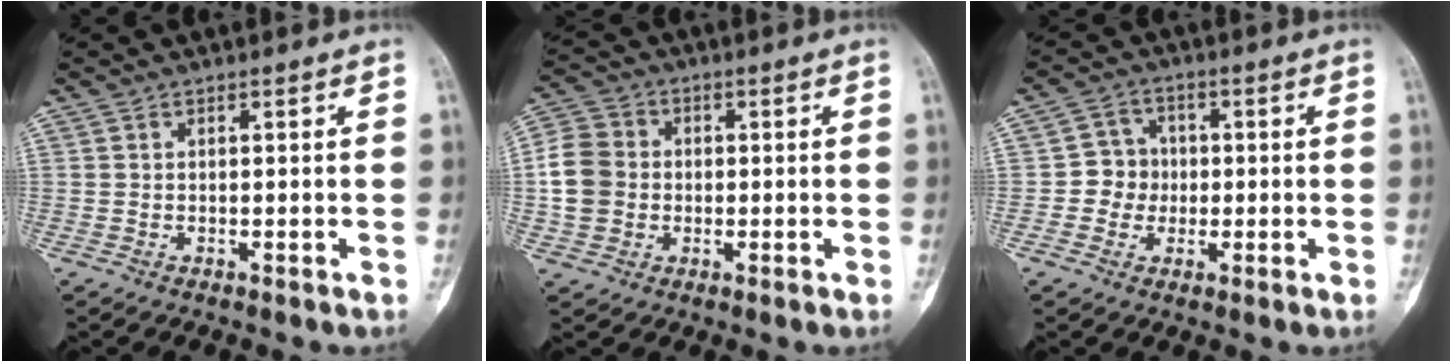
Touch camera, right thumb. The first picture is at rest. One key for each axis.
{"total": 8.7, "fx": -0.5, "fy": 7.5, "fz": 4.3, "tx": -0.076, "ty": 0.019, "tz": -0.019}
{"total": 5.3, "fx": -0.5, "fy": 5.1, "fz": 1.4, "tx": 0.015, "ty": 0.014, "tz": -0.018}